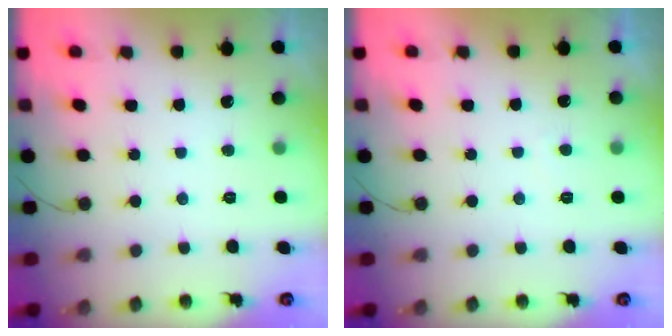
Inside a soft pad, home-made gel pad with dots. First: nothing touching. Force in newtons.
{"total": 0.0}